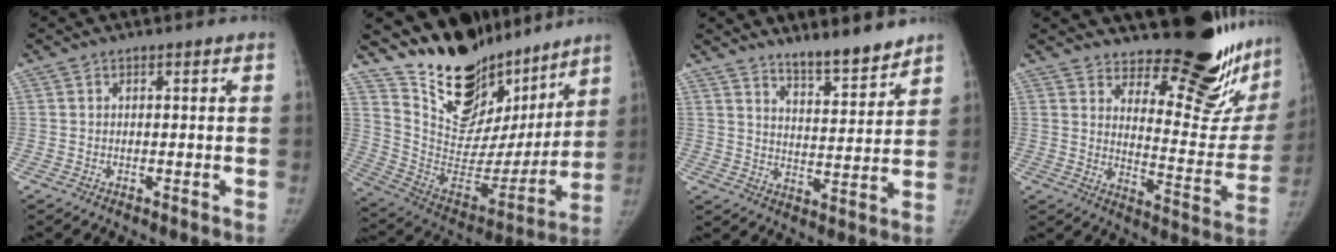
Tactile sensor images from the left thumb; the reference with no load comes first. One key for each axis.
{"total": 24.4, "fx": 19.6, "fy": 11.2, "fz": 9.4, "tx": -0.111, "ty": -0.114, "tz": 0.325}
{"total": 9.2, "fx": 8.0, "fy": 1.9, "fz": 4.2, "tx": -0.047, "ty": -0.063, "tz": 0.134}
{"total": 22.1, "fx": 18.0, "fy": 6.4, "fz": 11.0, "tx": -0.105, "ty": -0.166, "tz": 0.235}